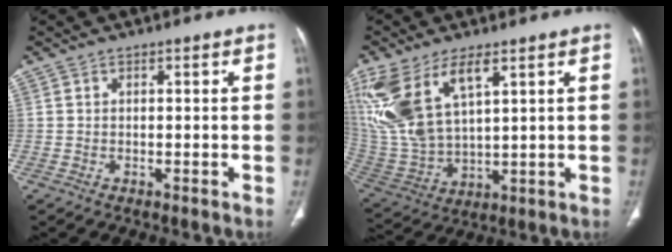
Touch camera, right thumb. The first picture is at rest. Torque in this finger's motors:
{"motor_torque": [1.14, 3.67, 1.67, 1.10, 0.23]}